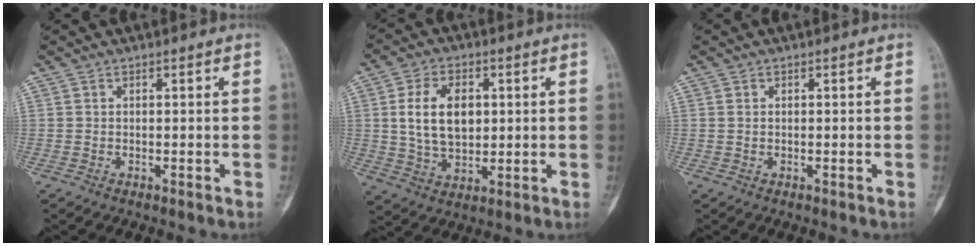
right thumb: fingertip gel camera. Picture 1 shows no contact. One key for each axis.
{"total": 11.3, "fx": 1.9, "fy": 7.3, "fz": 8.5, "tx": -0.138, "ty": -0.006, "tz": 0.042}
{"total": 0.9, "fx": 0.2, "fy": 0.6, "fz": 0.6, "tx": -0.016, "ty": 0.000, "tz": 0.005}